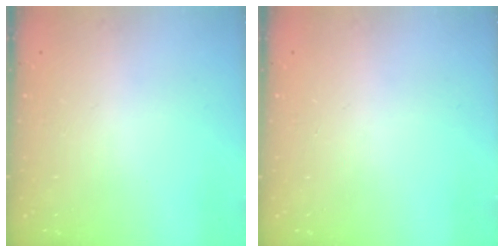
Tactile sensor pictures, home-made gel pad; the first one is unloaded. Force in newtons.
{"total": 0.0}